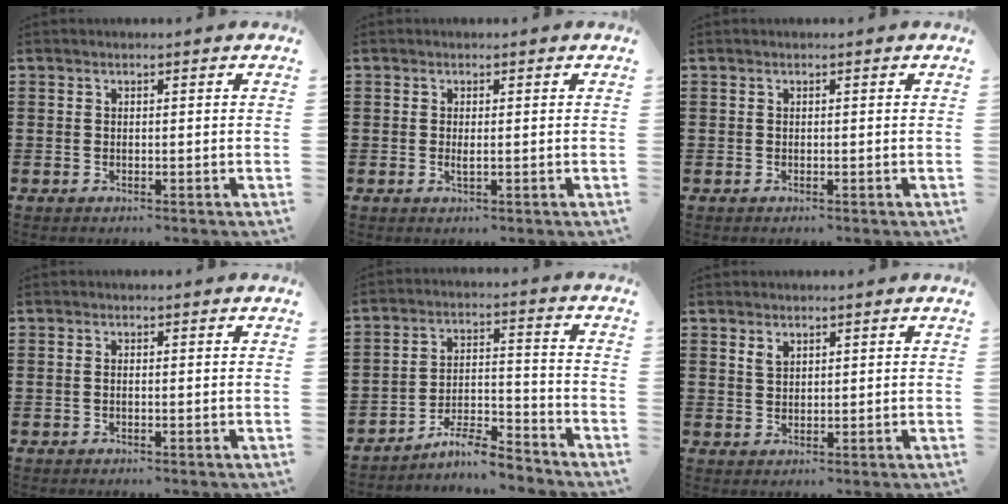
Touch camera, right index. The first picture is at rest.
{"total": 1.1, "force": [0.0, 0.2, 1.1], "torque": [-0.019, -0.002, 0.001]}
{"total": 0.0}
{"total": 0.5, "force": [-0.1, 0.2, 0.5], "torque": [-0.012, -0.001, -0.001]}
{"total": 6.6, "force": [-6.1, 0.7, 2.5], "torque": [-0.046, 0.006, -0.118]}
{"total": 1.7, "force": [1.2, 1.0, 0.8], "torque": [-0.017, 0.003, 0.023]}